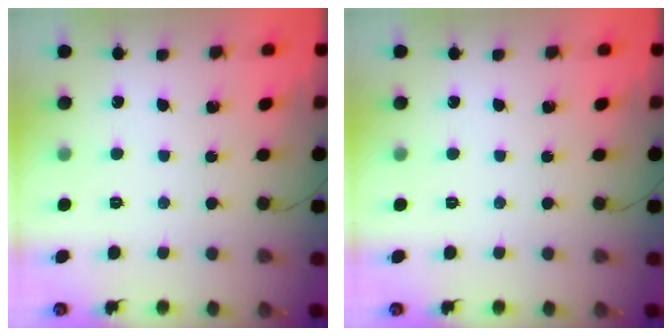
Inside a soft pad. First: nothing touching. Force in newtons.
{"total": 0.0}